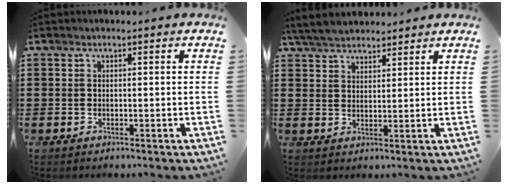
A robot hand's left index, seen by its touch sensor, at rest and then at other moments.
{"total": 4.8, "force": [4.4, 1.3, 1.4], "torque": [-0.042, -0.003, 0.083]}